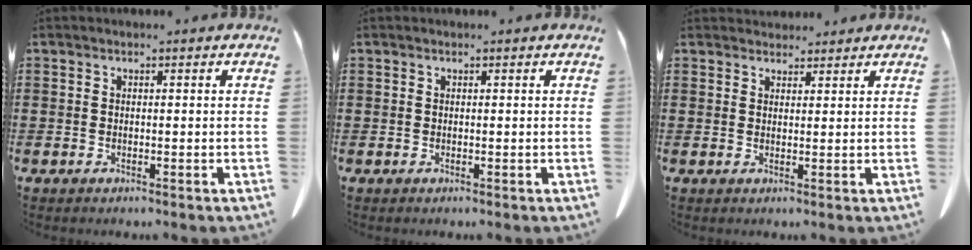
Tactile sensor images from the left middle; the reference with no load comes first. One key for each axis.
{"total": 0.0}
{"total": 2.3, "fx": 2.2, "fy": 0.7, "fz": -0.1, "tx": -0.005, "ty": -0.002, "tz": 0.043}